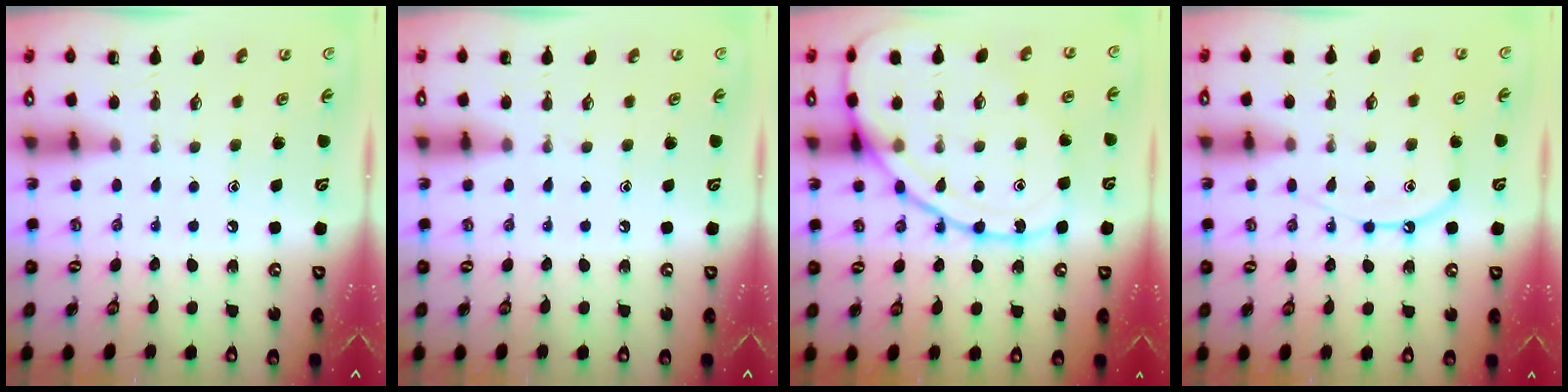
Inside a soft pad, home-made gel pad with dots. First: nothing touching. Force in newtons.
{"total": 0.0}
{"total": 14.9, "press": 14.8, "slide": 1.2}
{"total": 9.8, "press": 9.7, "slide": 0.9}